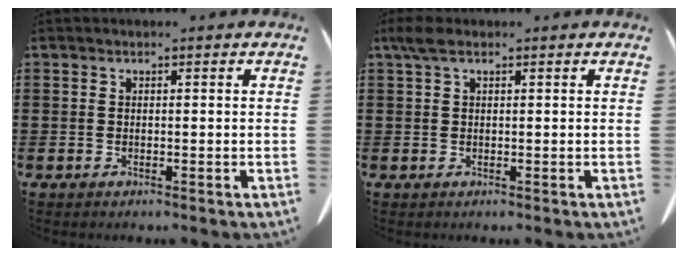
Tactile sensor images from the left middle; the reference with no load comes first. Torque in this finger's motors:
{"motor_torque": [1.05, 0.79, 0.04, 0.00]}